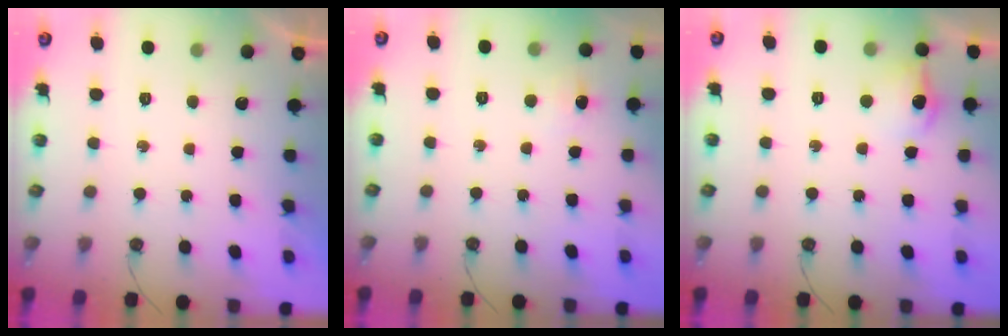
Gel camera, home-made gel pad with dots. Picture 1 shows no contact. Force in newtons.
{"total": 13.4, "press": 3.3, "slide": 13.0}
{"total": 8.7, "press": 8.7, "slide": 0.9}